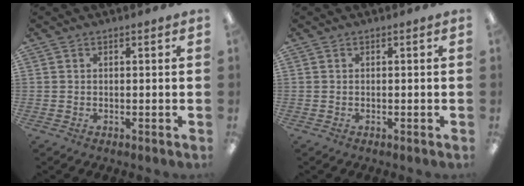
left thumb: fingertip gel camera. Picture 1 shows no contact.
{"total": 0.0}